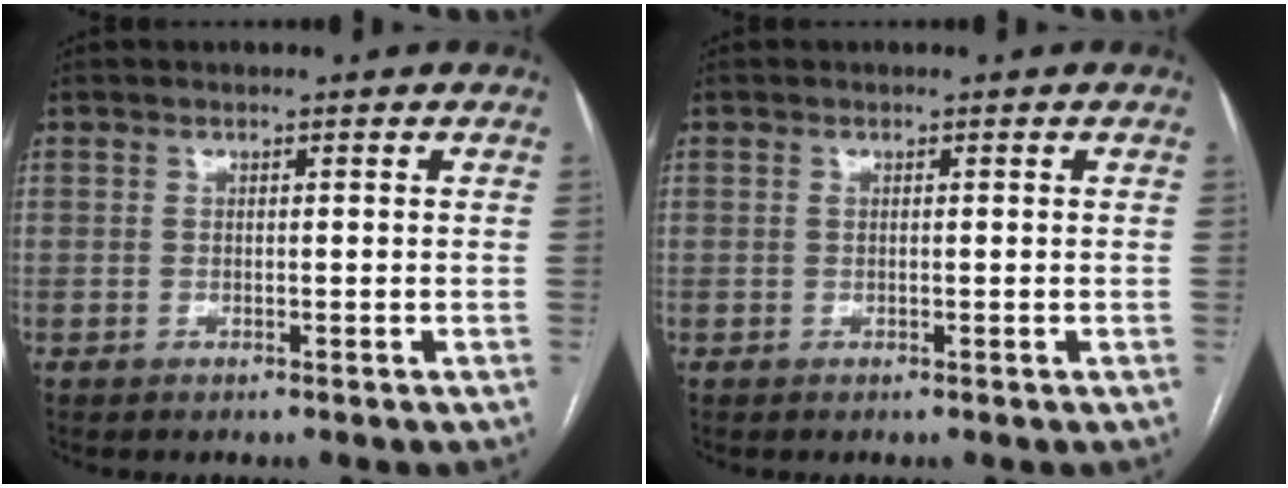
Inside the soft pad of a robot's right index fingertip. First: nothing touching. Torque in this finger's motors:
{"motor_torque": [0.14, 0.12, 0.05, 0.02]}